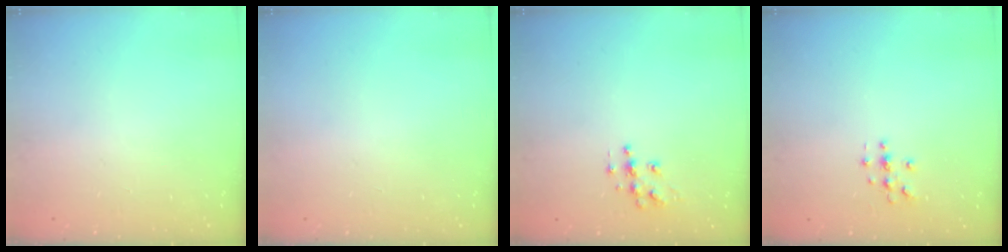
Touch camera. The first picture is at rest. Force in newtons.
{"total": 0.0}
{"total": 7.3, "press": 7.3, "slide": 0.2}
{"total": 3.0, "press": 3.0, "slide": 0.3}